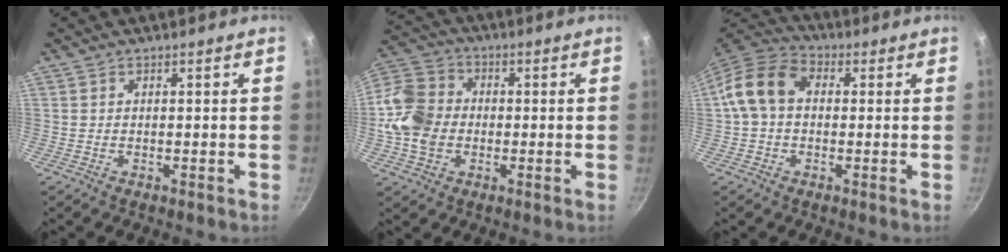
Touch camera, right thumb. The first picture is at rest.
{"total": 12.5, "force": [-1.3, 10.1, 7.2], "torque": [-0.120, 0.019, -0.042]}
{"total": 10.3, "force": [0.8, 7.6, 6.9], "torque": [-0.112, 0.030, -0.005]}